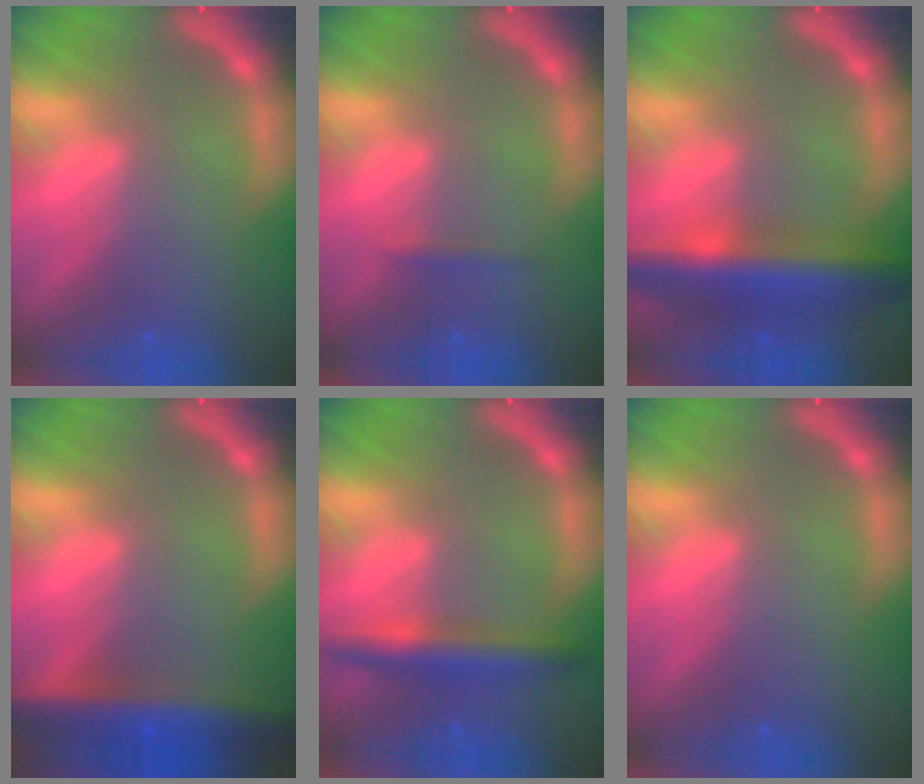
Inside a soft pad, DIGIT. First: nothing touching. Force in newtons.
{"total": 0.9}
{"total": 8.5}
{"total": 8.6}
{"total": 4.5}
{"total": 0.0}